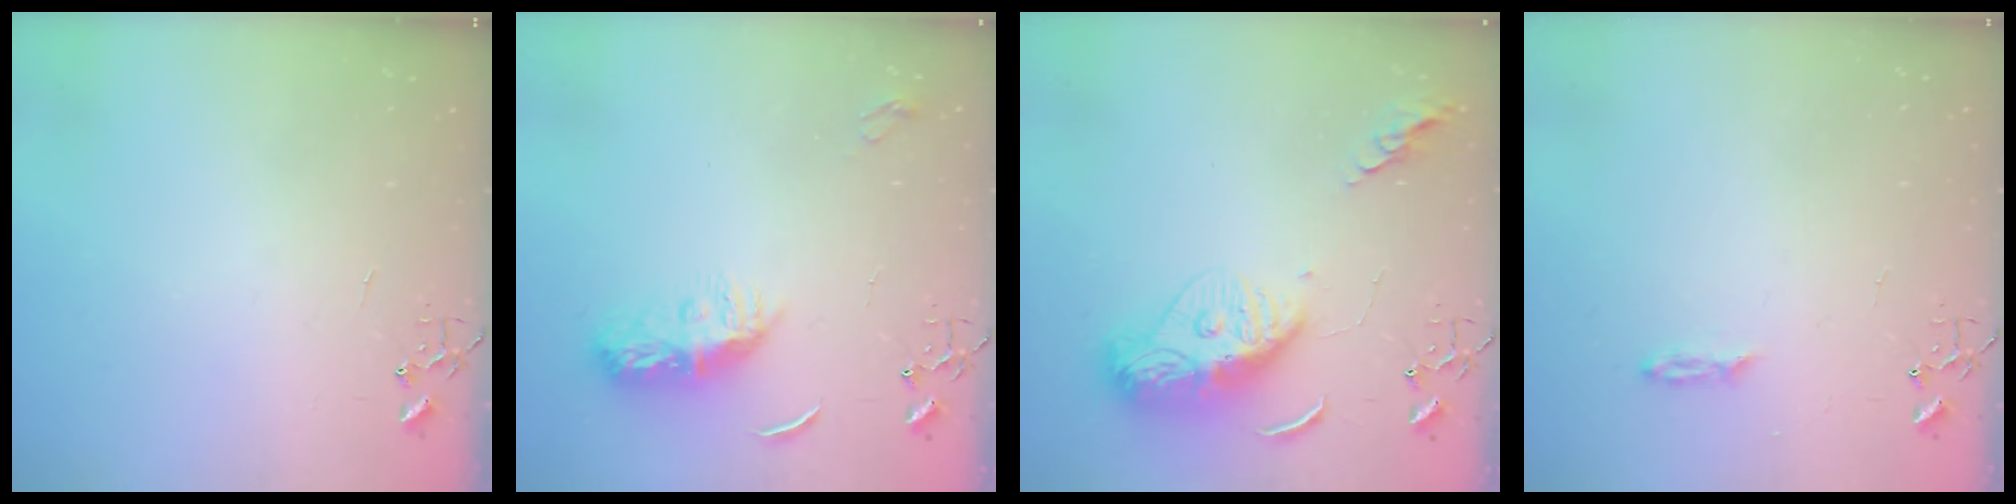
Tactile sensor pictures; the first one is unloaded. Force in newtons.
{"total": 9.4, "press": 9.4, "slide": 0.4}
{"total": 12.7, "press": 12.7, "slide": 1.2}
{"total": 2.2, "press": 2.2, "slide": 0.4}